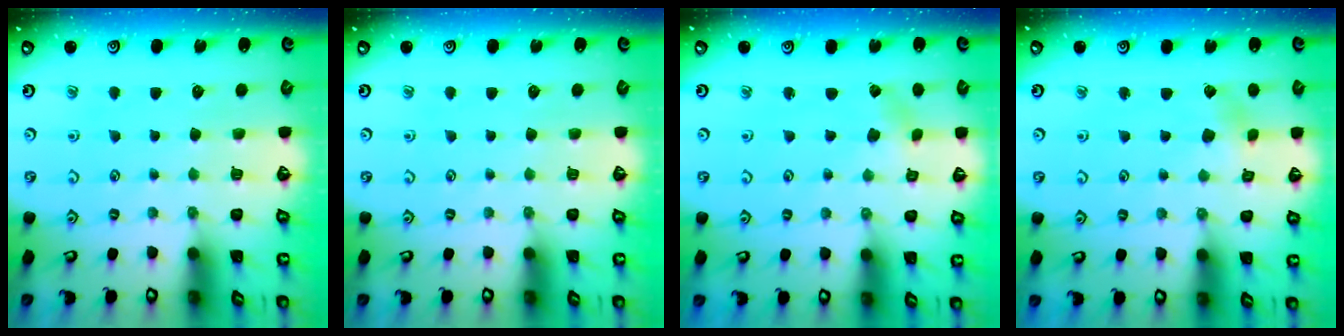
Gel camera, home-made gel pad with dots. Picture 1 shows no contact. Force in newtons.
{"total": 0.0}
{"total": 1.4, "press": 1.4, "slide": 0.1}
{"total": 2.7, "press": 2.6, "slide": 0.7}